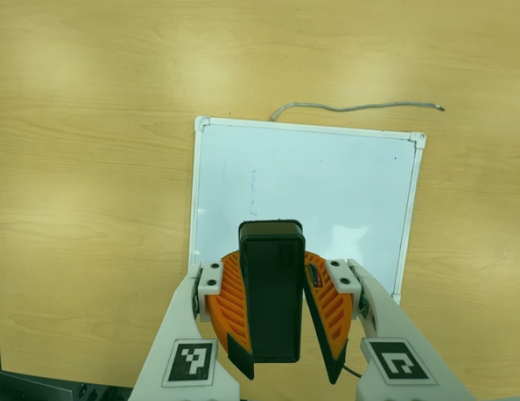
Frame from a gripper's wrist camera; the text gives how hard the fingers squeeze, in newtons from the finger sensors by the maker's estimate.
{"total": 11.5, "left": 10.7, "right": 12.2}